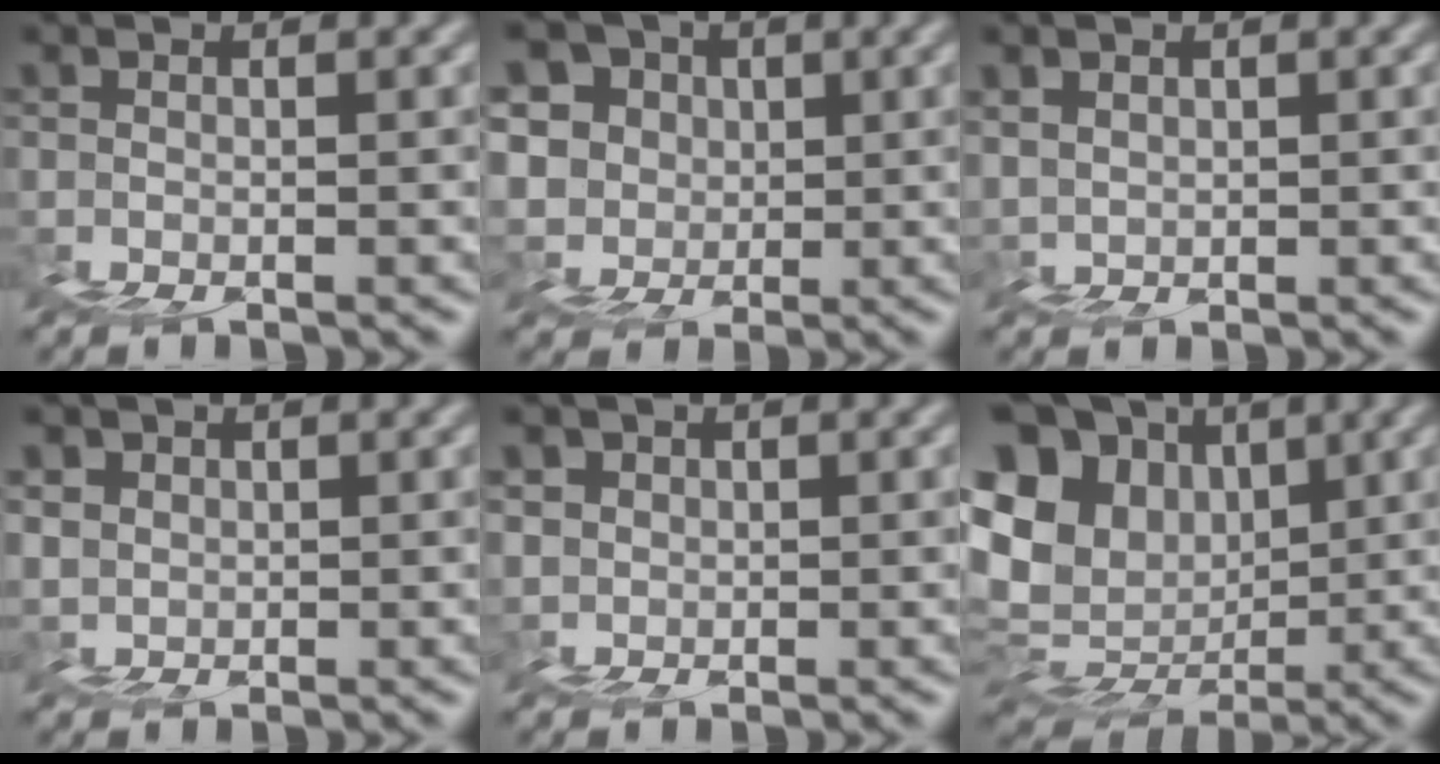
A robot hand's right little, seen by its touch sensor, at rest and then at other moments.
{"total": 11.6, "force": [7.3, 8.1, 3.8], "torque": [-0.089, 0.049, 0.120]}
{"total": 1.6, "force": [1.4, 0.6, -0.6], "torque": [0.022, 0.004, 0.033]}
{"total": 2.7, "force": [1.4, 2.2, 0.3], "torque": [0.013, 0.017, 0.030]}
{"total": 2.7, "force": [1.0, 2.4, 0.6], "torque": [0.009, 0.016, 0.019]}
{"total": 14.0, "force": [5.0, 11.0, 7.0], "torque": [-0.160, 0.034, 0.101]}